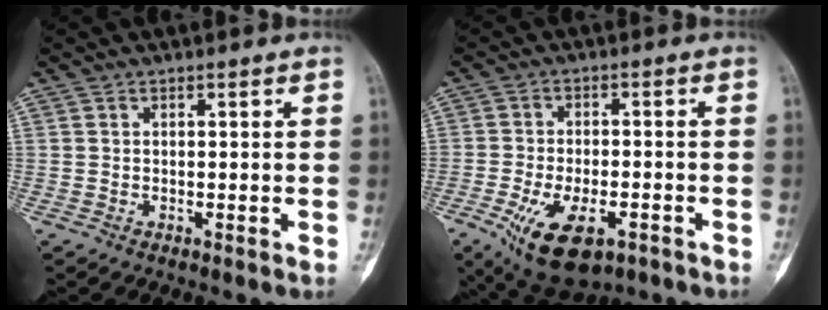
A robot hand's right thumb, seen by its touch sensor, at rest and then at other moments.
{"total": 13.0, "force": [-6.2, 6.1, 9.7], "torque": [-0.174, 0.010, -0.090]}